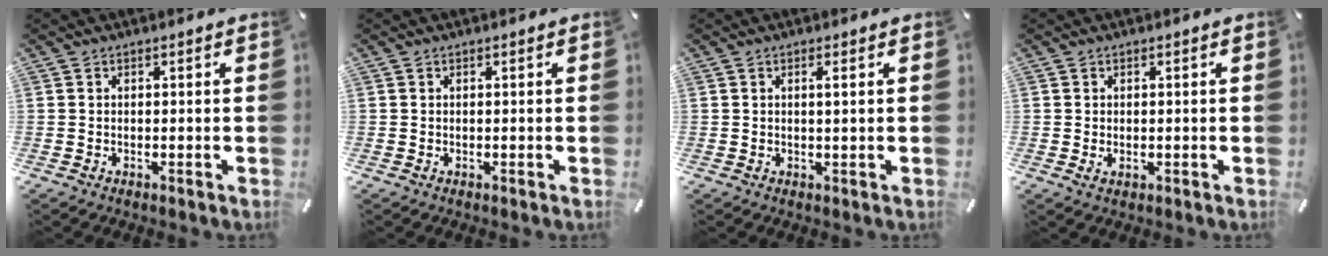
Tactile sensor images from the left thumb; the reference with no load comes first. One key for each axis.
{"total": 0.0}
{"total": 1.7, "fx": 0.5, "fy": 0.0, "fz": 1.7, "tx": -0.033, "ty": -0.002, "tz": 0.007}
{"total": 0.9, "fx": 0.0, "fy": 0.7, "fz": 0.5, "tx": -0.003, "ty": -0.001, "tz": -0.002}